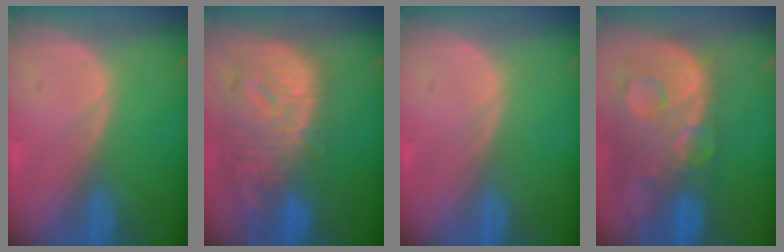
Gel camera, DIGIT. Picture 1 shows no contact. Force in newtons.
{"total": 12.5, "press": 10.8, "slide": 6.3}
{"total": 0.0}
{"total": 13.7, "press": 11.1, "slide": 8.0}